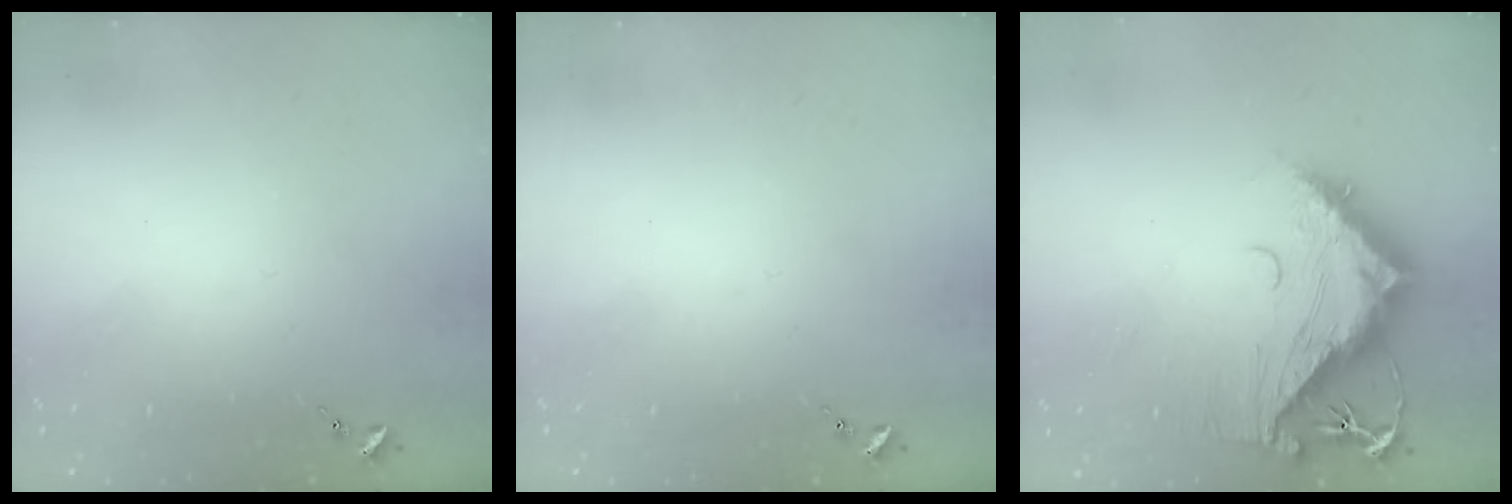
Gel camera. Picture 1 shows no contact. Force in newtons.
{"total": 0.0}
{"total": 15.4, "press": 15.3, "slide": 1.6}